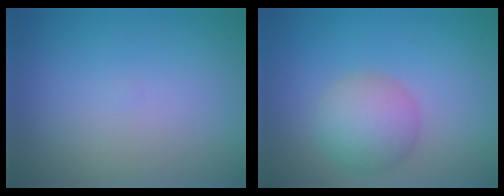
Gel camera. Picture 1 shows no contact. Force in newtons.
{"total": 4.2, "press": 4.2, "slide": 0.2}